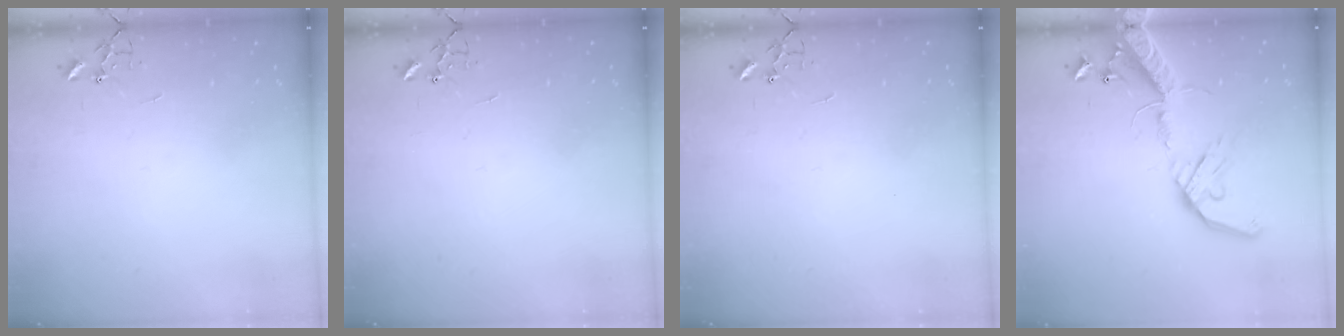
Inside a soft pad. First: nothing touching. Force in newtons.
{"total": 0.0}
{"total": 0.0}
{"total": 17.9, "press": 17.6, "slide": 3.7}